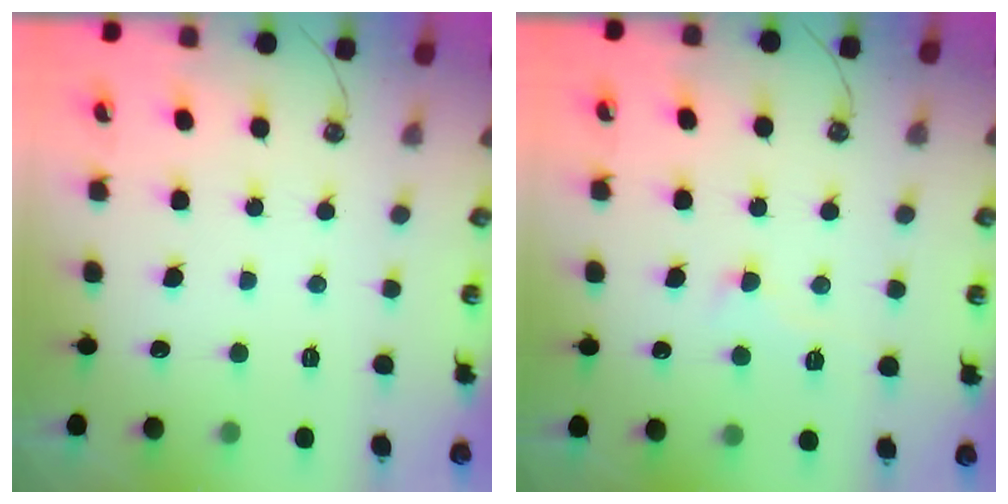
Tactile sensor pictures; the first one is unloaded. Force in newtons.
{"total": 1.7, "press": 1.4, "slide": 0.8}